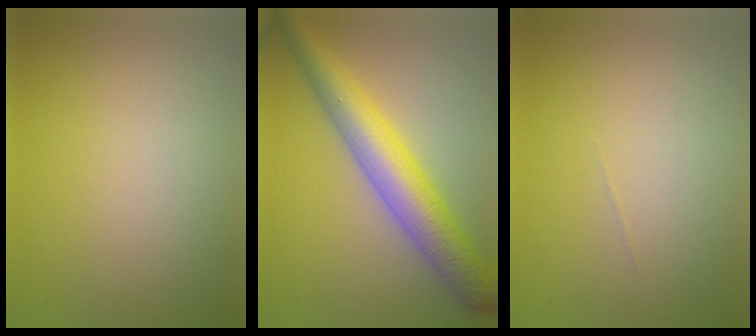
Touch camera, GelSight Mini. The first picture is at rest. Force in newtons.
{"total": 7.2, "press": 7.2, "slide": 0.1}
{"total": 0.0}